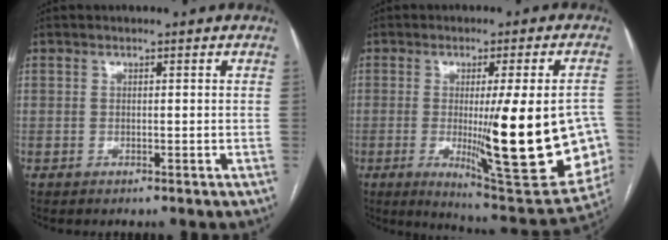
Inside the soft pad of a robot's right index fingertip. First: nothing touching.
{"total": 21.7, "force": [-3.3, 2.8, 21.3], "torque": [-0.221, -0.018, -0.028]}